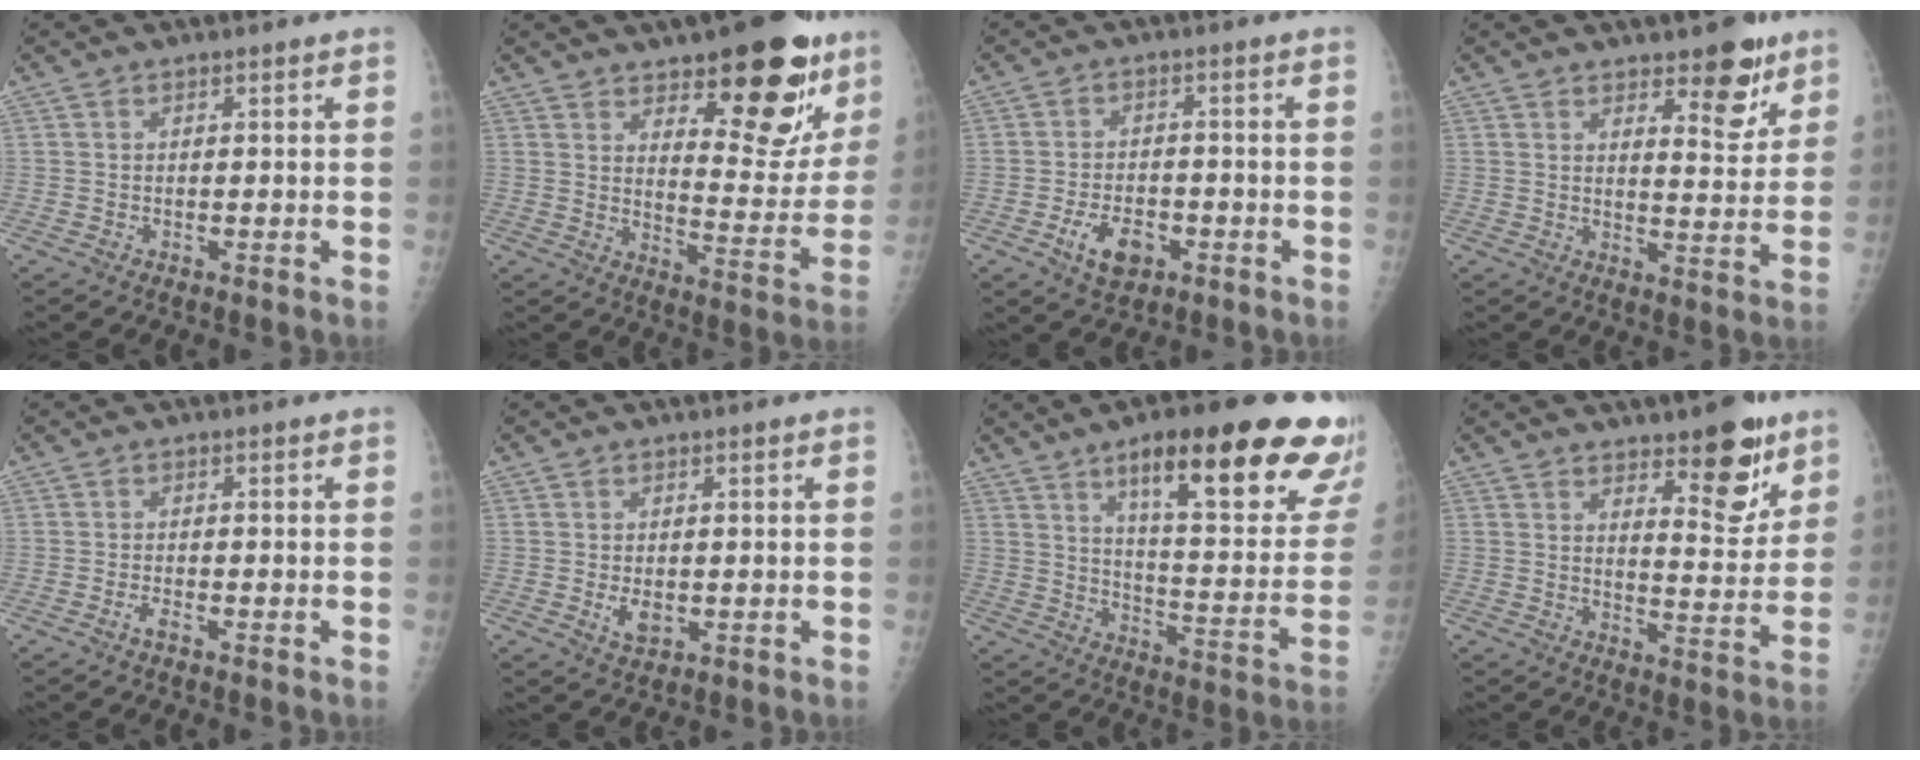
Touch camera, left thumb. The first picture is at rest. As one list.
[{"total": 19.5, "force": [11.7, 7.8, 13.5], "torque": [-0.120, -0.082, 0.167]}, {"total": 6.7, "force": [-3.1, 4.1, 4.3], "torque": [-0.064, 0.014, -0.048]}, {"total": 8.9, "force": [5.8, 3.6, 5.7], "torque": [-0.046, -0.039, 0.081]}, {"total": 1.3, "force": [-0.8, 0.4, 0.9], "torque": [-0.021, 0.002, -0.016]}, {"total": 3.3, "force": [-0.4, 2.1, 2.5], "torque": [-0.036, -0.006, -0.001]}, {"total": 27.4, "force": [16.0, 6.5, 21.2], "torque": [-0.247, -0.057, 0.231]}, {"total": 11.3, "force": [7.2, 4.3, 7.6], "torque": [-0.068, -0.050, 0.105]}]